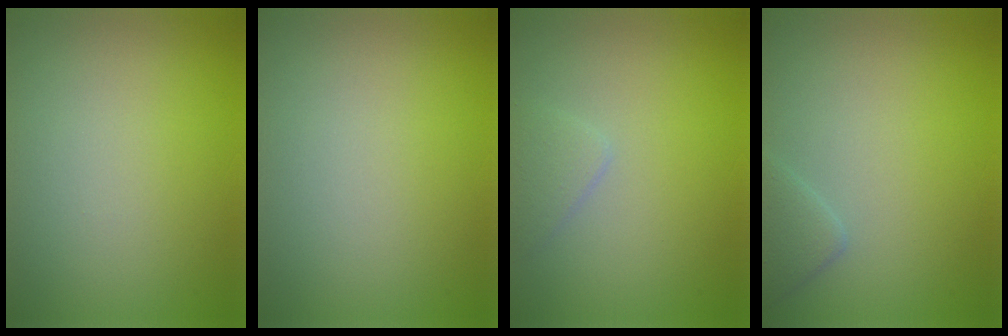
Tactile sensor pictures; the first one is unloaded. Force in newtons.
{"total": 0.0}
{"total": 1.2, "press": 1.2, "slide": 0.1}
{"total": 1.7, "press": 1.7, "slide": 0.1}